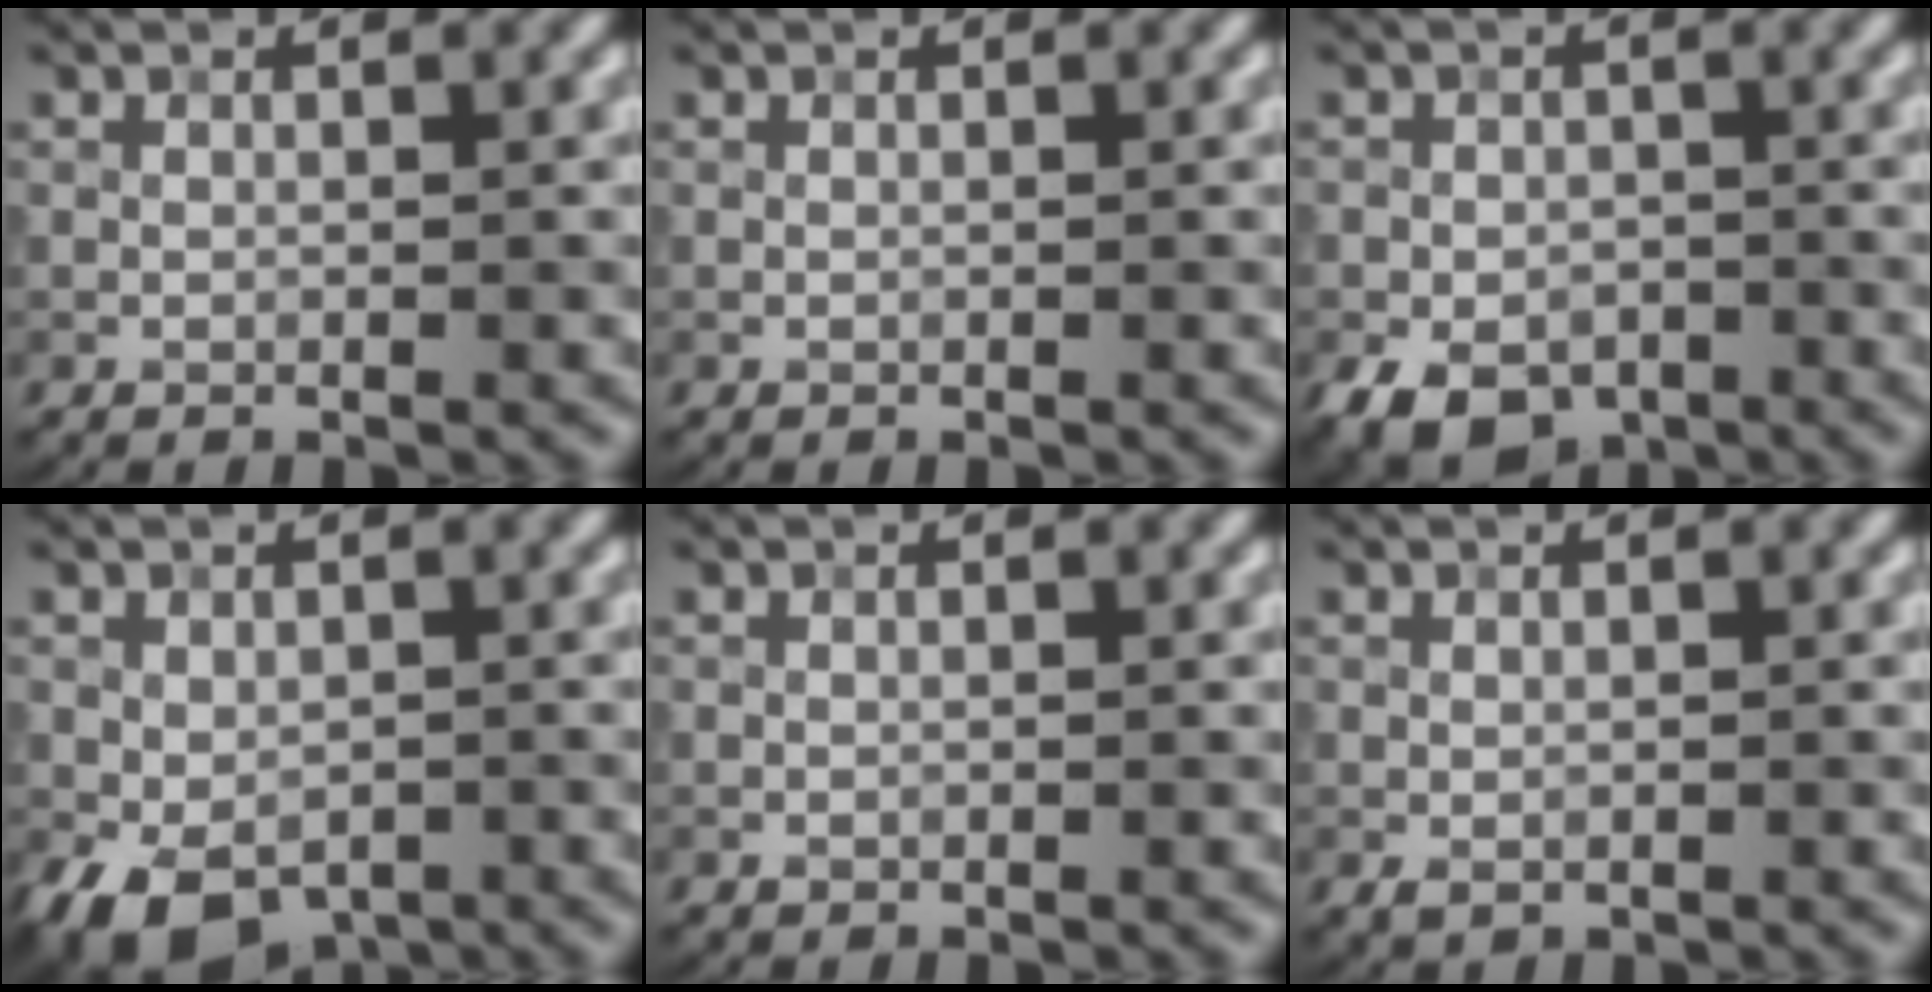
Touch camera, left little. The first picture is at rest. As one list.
[{"total": 0.0}, {"total": 5.2, "force": [-2.5, 3.7, 2.6], "torque": [-0.051, -0.014, -0.041]}, {"total": 5.7, "force": [-2.3, 4.0, 3.4], "torque": [-0.064, -0.009, -0.039]}, {"total": 0.0}, {"total": 0.6, "force": [-0.1, 0.5, 0.4], "torque": [-0.011, 0.000, 0.001]}]